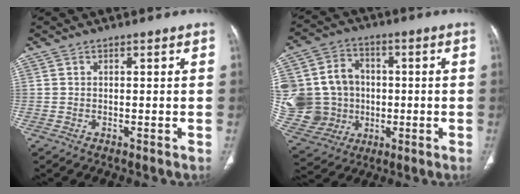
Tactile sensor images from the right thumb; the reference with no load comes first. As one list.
[{"total": 23.2, "force": [0.3, 20.6, 10.7], "torque": [-0.239, 0.039, 0.029]}]